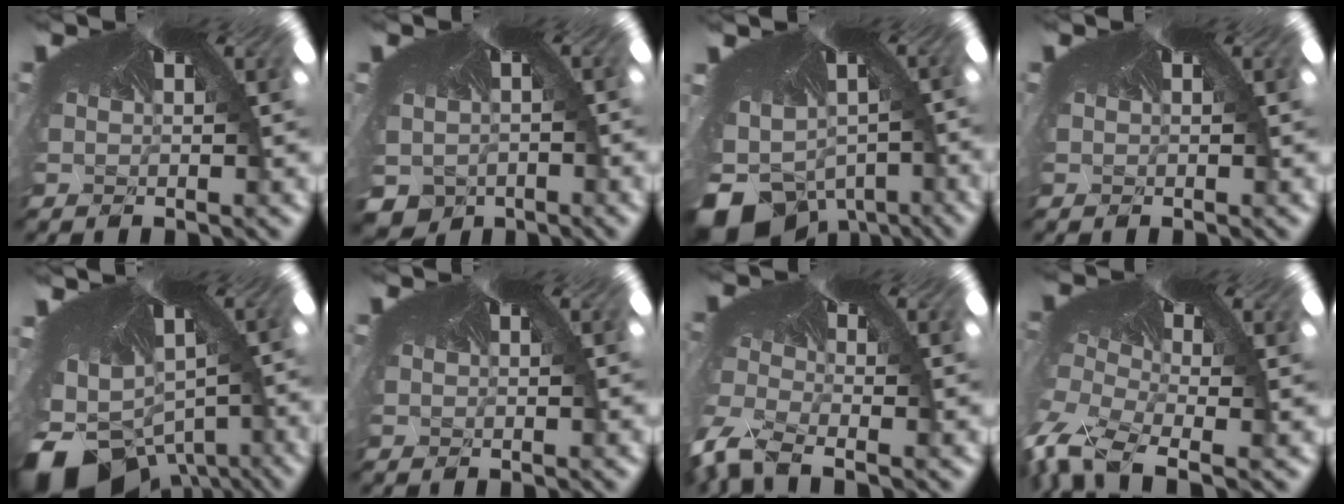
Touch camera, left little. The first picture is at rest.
{"total": 4.5, "force": [-3.0, 3.2, 0.7], "torque": [-0.052, -0.043, -0.013]}
{"total": 10.0, "force": [-9.8, 2.0, 0.1], "torque": [-0.016, -0.109, -0.122]}
{"total": 0.0}
{"total": 10.0, "force": [-9.4, 3.1, 1.0], "torque": [-0.041, -0.121, -0.112]}
{"total": 0.0}
{"total": 7.7, "force": [-7.3, 1.0, 2.3], "torque": [-0.103, -0.092, -0.088]}
{"total": 10.0, "force": [-9.8, 0.9, 2.0], "torque": [-0.099, -0.095, -0.136]}